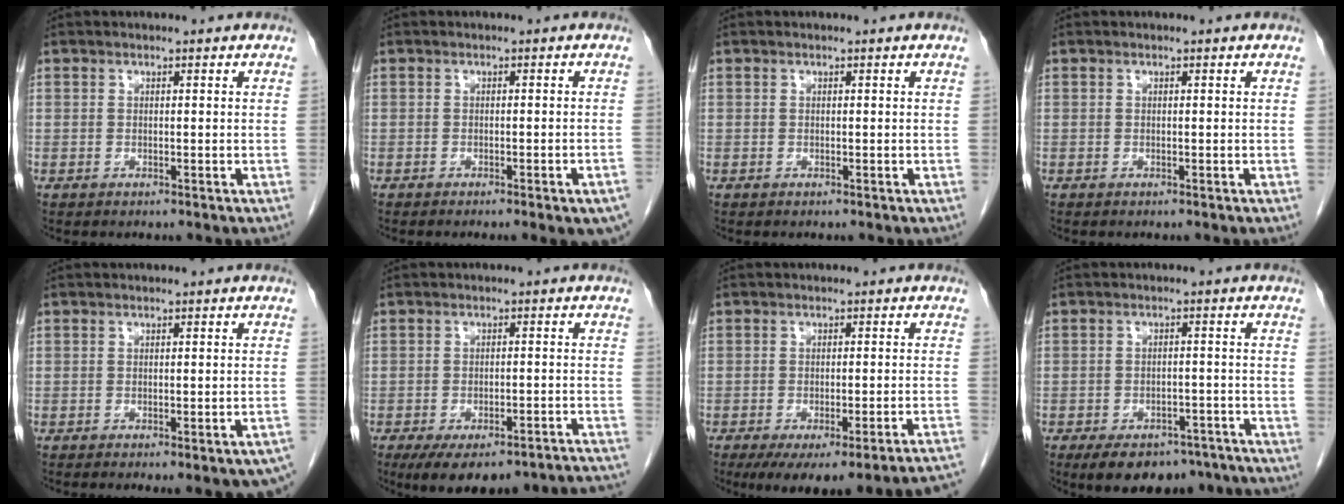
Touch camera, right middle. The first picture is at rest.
{"total": 5.8, "force": [-4.1, 0.5, 4.1], "torque": [-0.033, -0.005, -0.053]}
{"total": 0.0}
{"total": 0.0}
{"total": 8.9, "force": [-6.8, 1.6, 5.5], "torque": [-0.041, -0.007, -0.077]}
{"total": 17.1, "force": [-15.0, 3.4, 7.4], "torque": [-0.064, 0.008, -0.187]}
{"total": 17.9, "force": [-15.4, 0.6, 9.0], "torque": [-0.053, -0.012, -0.186]}
{"total": 12.7, "force": [-10.1, 5.7, 5.2], "torque": [-0.067, 0.012, -0.130]}